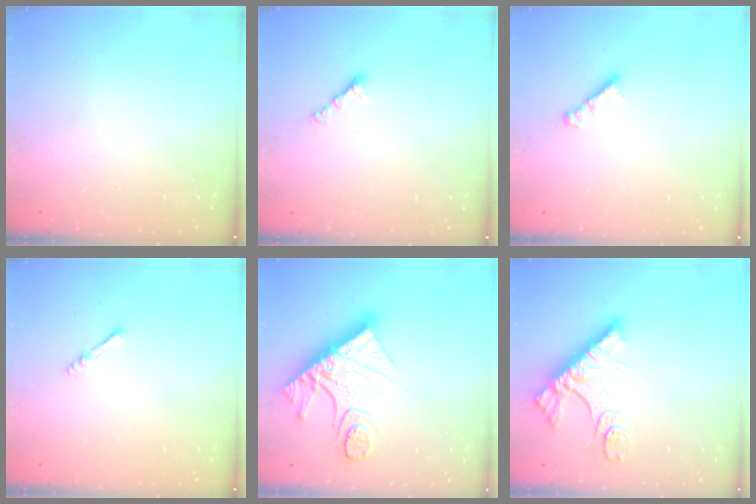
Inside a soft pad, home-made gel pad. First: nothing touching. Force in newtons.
{"total": 4.0, "press": 3.9, "slide": 0.6}
{"total": 3.0, "press": 3.0, "slide": 0.3}
{"total": 2.2, "press": 2.2, "slide": 0.4}
{"total": 16.3, "press": 16.3, "slide": 1.3}
{"total": 11.4, "press": 11.4, "slide": 0.3}